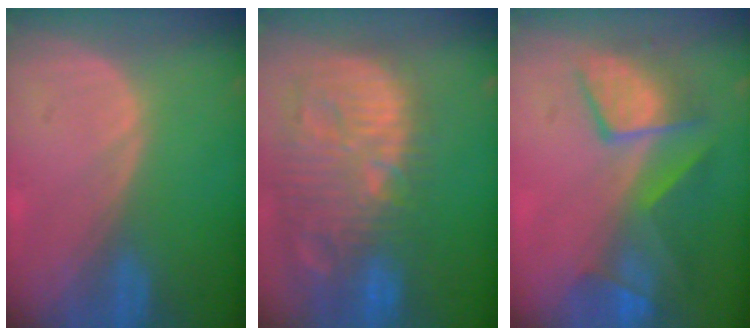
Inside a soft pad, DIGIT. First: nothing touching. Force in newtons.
{"total": 14.5, "press": 12.6, "slide": 7.2}
{"total": 8.6, "press": 8.2, "slide": 2.6}